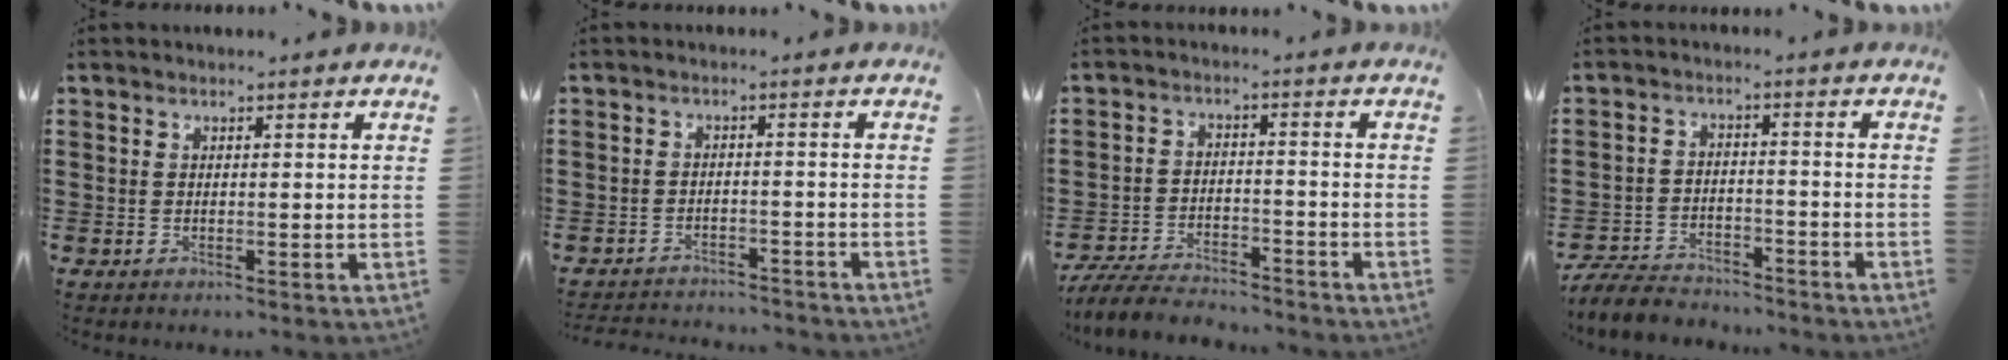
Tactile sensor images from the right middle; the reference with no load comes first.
{"total": 2.7, "force": [-2.7, 0.3, -0.3], "torque": [-0.002, 0.001, -0.059]}
{"total": 6.0, "force": [-5.8, 0.8, 1.5], "torque": [-0.034, 0.005, -0.113]}
{"total": 5.3, "force": [-5.1, 1.1, 0.9], "torque": [-0.026, 0.007, -0.103]}